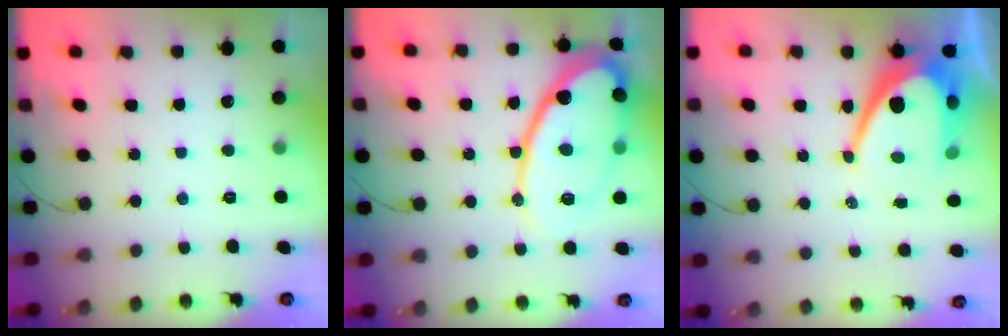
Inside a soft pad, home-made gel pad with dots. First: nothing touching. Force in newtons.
{"total": 22.7, "press": 22.6, "slide": 2.3}
{"total": 15.8, "press": 15.7, "slide": 1.0}